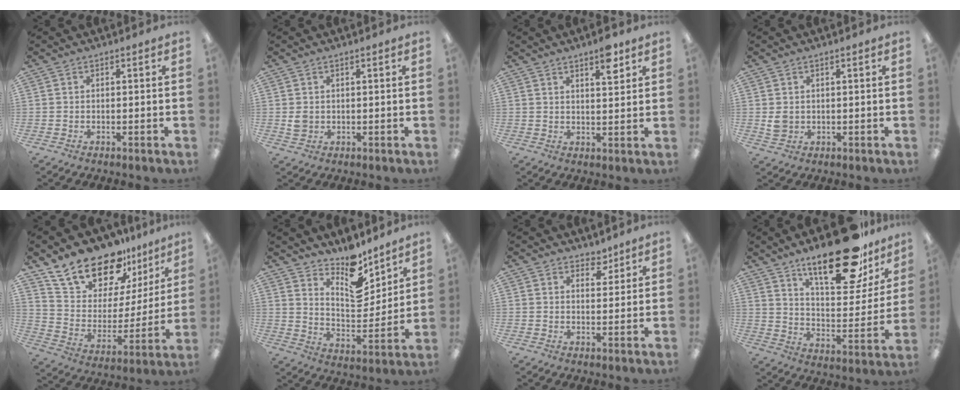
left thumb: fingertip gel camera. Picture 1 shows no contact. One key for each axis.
{"total": 2.1, "fx": 0.5, "fy": 1.8, "fz": 1.1, "tx": -0.014, "ty": 0.000, "tz": 0.007}
{"total": 5.7, "fx": 4.0, "fy": 1.7, "fz": 3.6, "tx": -0.041, "ty": -0.021, "tz": 0.062}
{"total": 2.8, "fx": 0.8, "fy": 2.3, "fz": 1.4, "tx": -0.020, "ty": 0.000, "tz": 0.014}
{"total": 19.8, "fx": 16.3, "fy": 9.0, "fz": 6.7, "tx": -0.136, "ty": -0.117, "tz": 0.297}
{"total": 12.5, "fx": 10.1, "fy": 5.1, "fz": 5.2, "tx": -0.081, "ty": -0.080, "tz": 0.185}
{"total": 3.9, "fx": 3.2, "fy": 2.0, "fz": 0.9, "tx": 0.001, "ty": -0.018, "tz": 0.055}
{"total": 24.7, "fx": 17.7, "fy": 9.2, "fz": 14.6, "tx": -0.214, "ty": -0.108, "tz": 0.295}